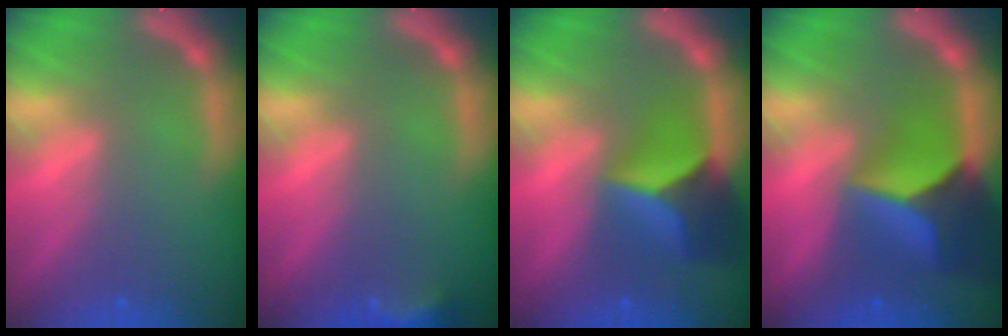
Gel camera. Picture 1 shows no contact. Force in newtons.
{"total": 3.0}
{"total": 7.4}
{"total": 10.0}